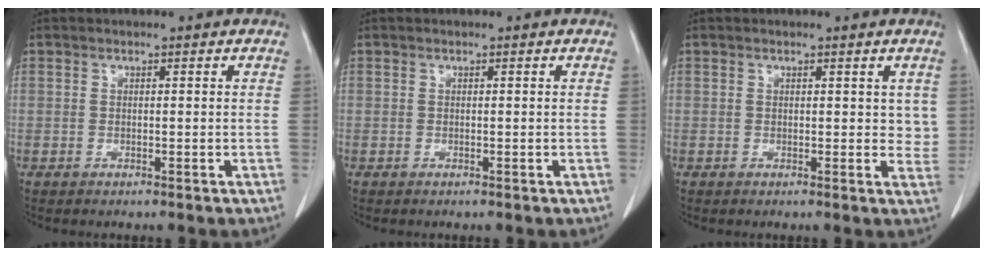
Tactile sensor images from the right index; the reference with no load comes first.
{"total": 0.0}
{"total": 2.4, "force": [1.0, 1.7, 1.5], "torque": [-0.001, -0.006, 0.011]}